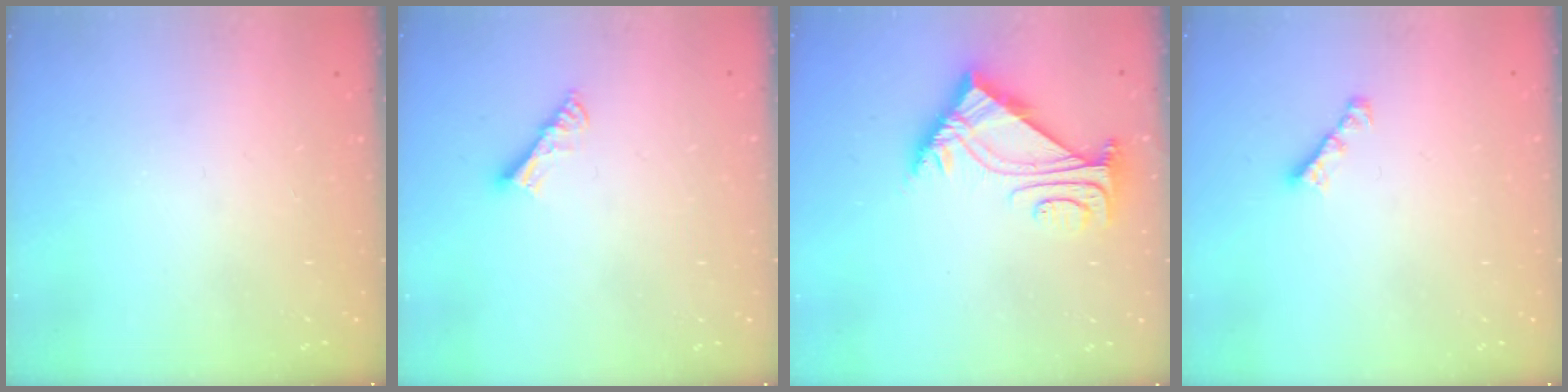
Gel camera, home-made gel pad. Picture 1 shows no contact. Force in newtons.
{"total": 5.4, "press": 5.4, "slide": 0.2}
{"total": 5.6, "press": 5.5, "slide": 1.0}
{"total": 1.7, "press": 1.6, "slide": 0.5}